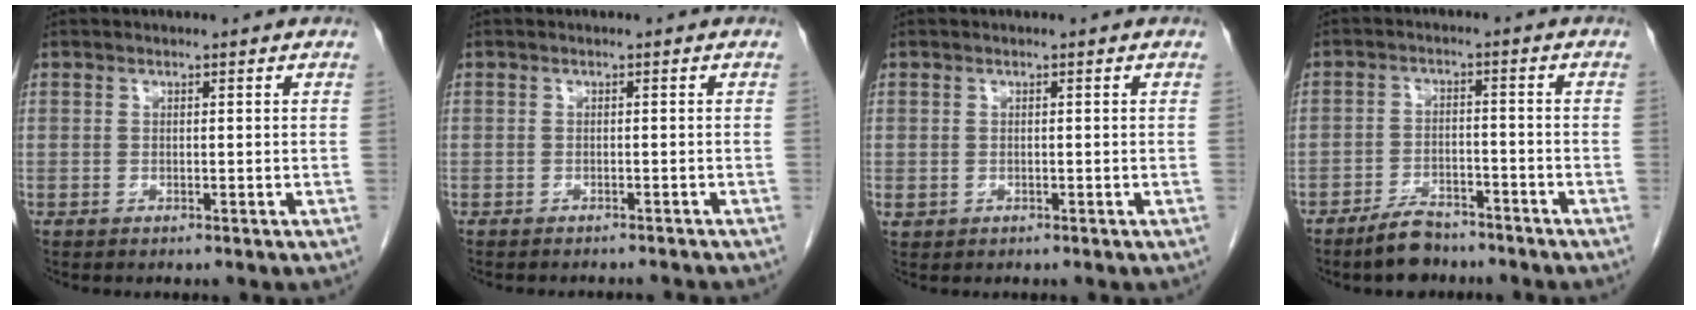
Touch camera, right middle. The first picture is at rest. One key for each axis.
{"total": 4.9, "fx": -4.6, "fy": 1.0, "fz": 1.5, "tx": -0.015, "ty": -0.006, "tz": -0.054}
{"total": 0.9, "fx": -0.1, "fy": 0.8, "fz": 0.4, "tx": -0.011, "ty": 0.000, "tz": 0.003}
{"total": 5.6, "fx": -4.8, "fy": 2.1, "fz": 2.2, "tx": -0.044, "ty": -0.003, "tz": -0.081}